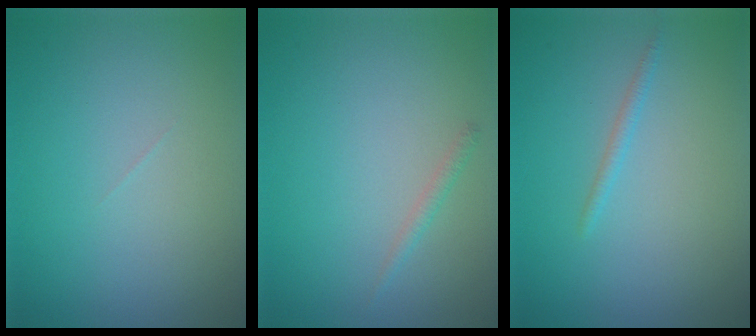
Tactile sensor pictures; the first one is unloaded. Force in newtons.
{"total": 0.8, "press": 0.8, "slide": 0.0}
{"total": 0.8, "press": 0.8, "slide": 0.1}